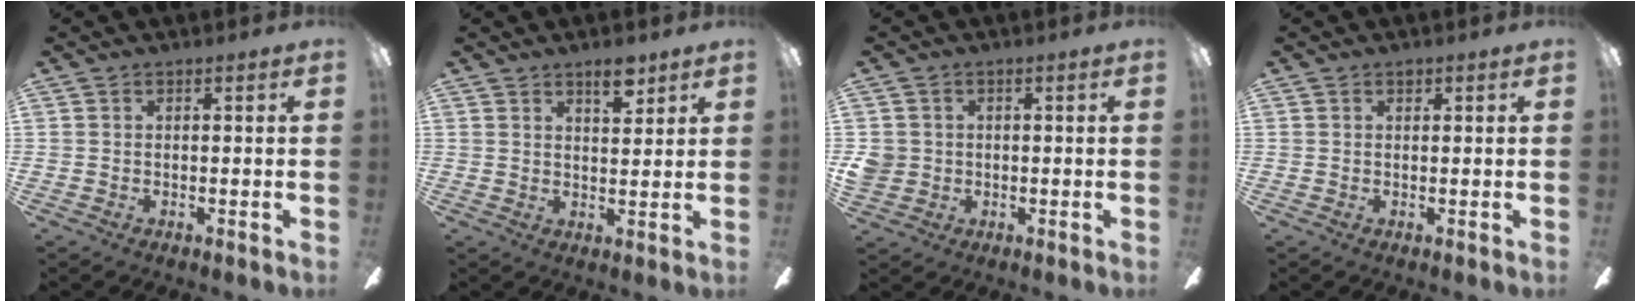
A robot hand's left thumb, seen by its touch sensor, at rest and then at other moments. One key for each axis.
{"total": 5.4, "fx": 4.0, "fy": 2.1, "fz": 3.0, "tx": -0.035, "ty": -0.021, "tz": 0.067}
{"total": 3.9, "fx": 0.3, "fy": 3.8, "fz": 0.7, "tx": -0.011, "ty": 0.008, "tz": 0.008}
{"total": 0.8, "fx": 0.5, "fy": 0.5, "fz": 0.3, "tx": -0.007, "ty": 0.002, "tz": 0.010}